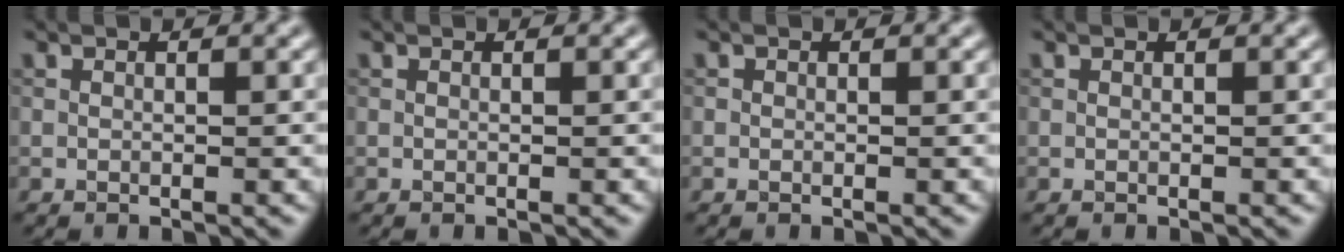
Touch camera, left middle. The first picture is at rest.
{"total": 0.0}
{"total": 0.0}
{"total": 0.0}